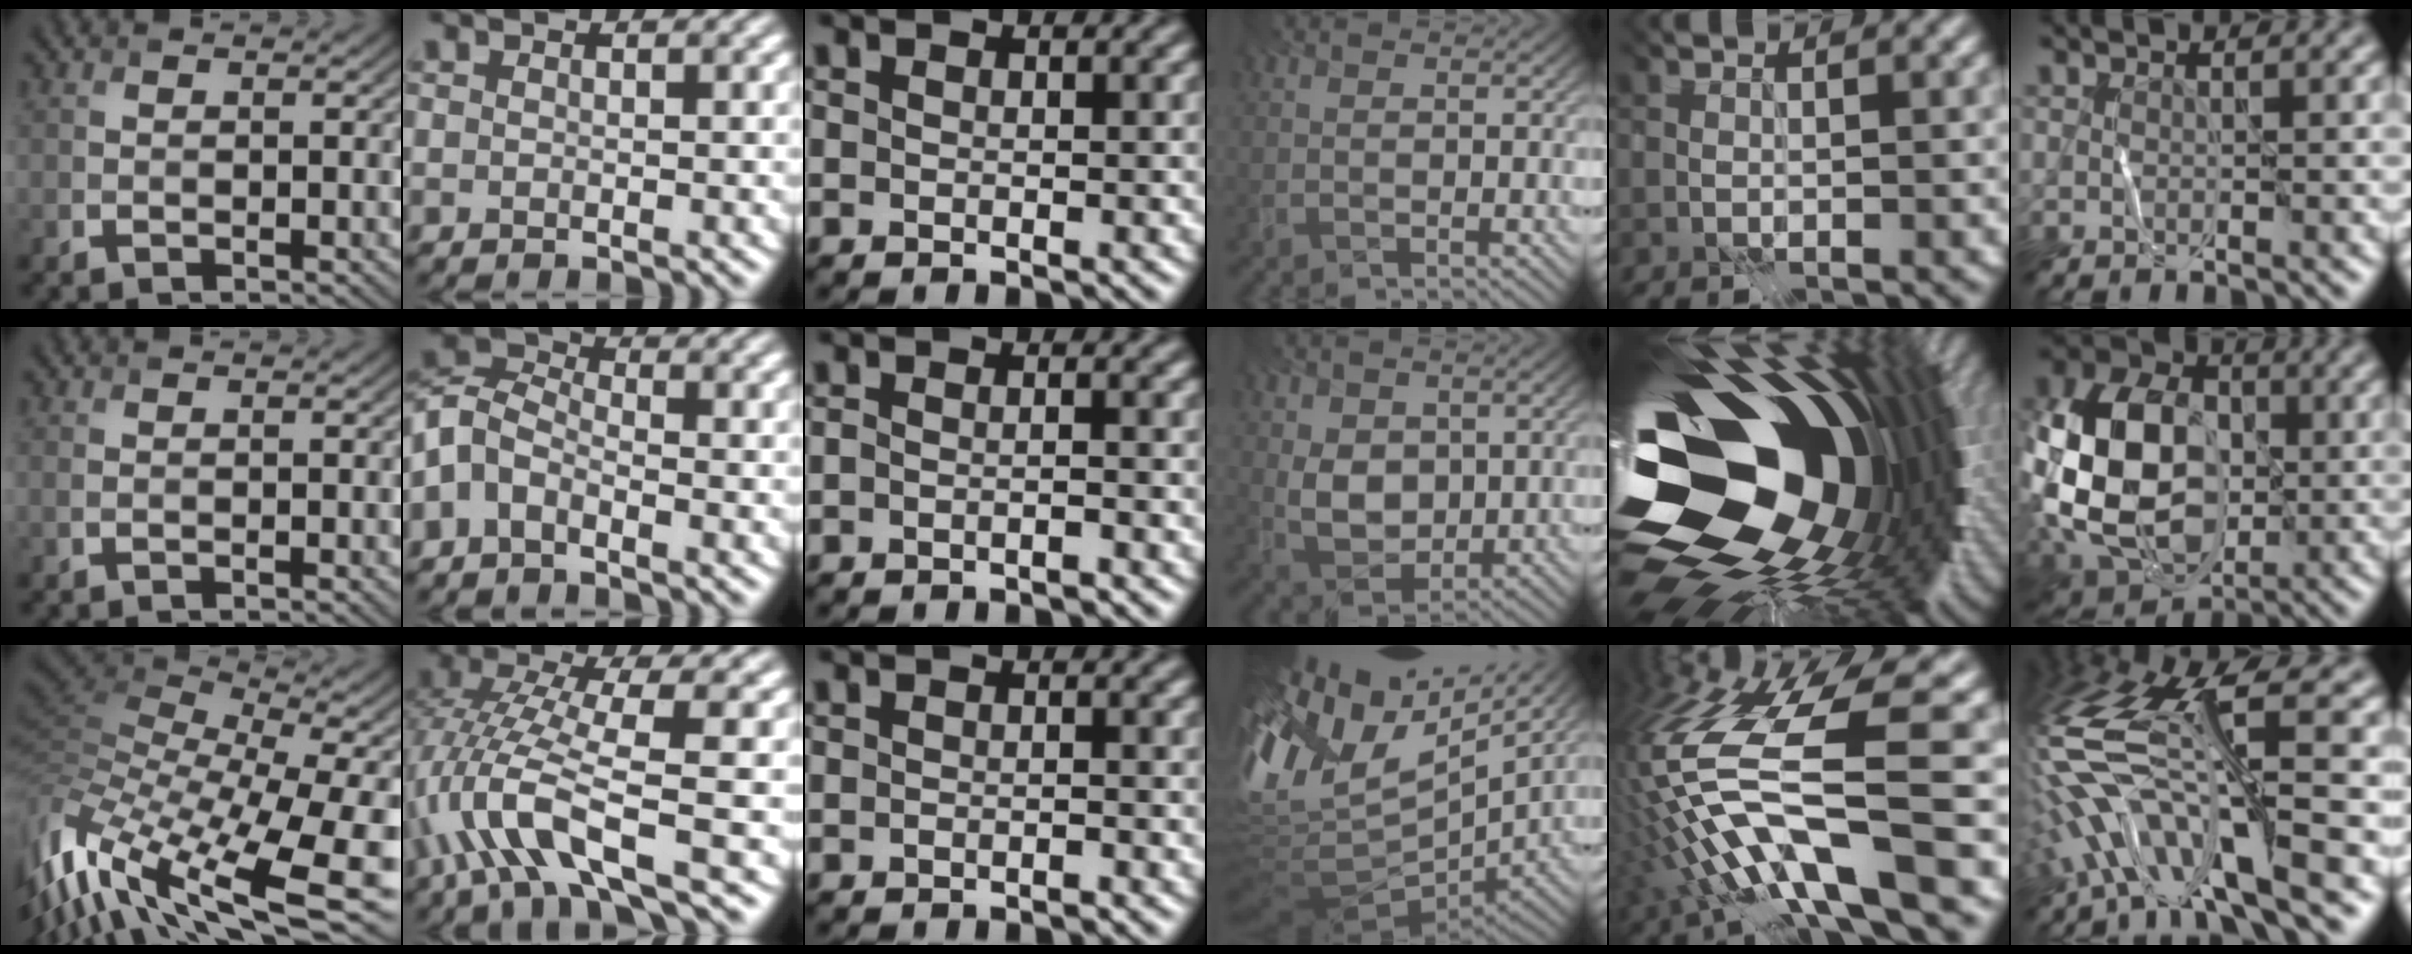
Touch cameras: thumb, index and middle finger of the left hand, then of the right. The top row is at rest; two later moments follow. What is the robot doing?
{"motion": "wrap", "object": "wrapping paper"}